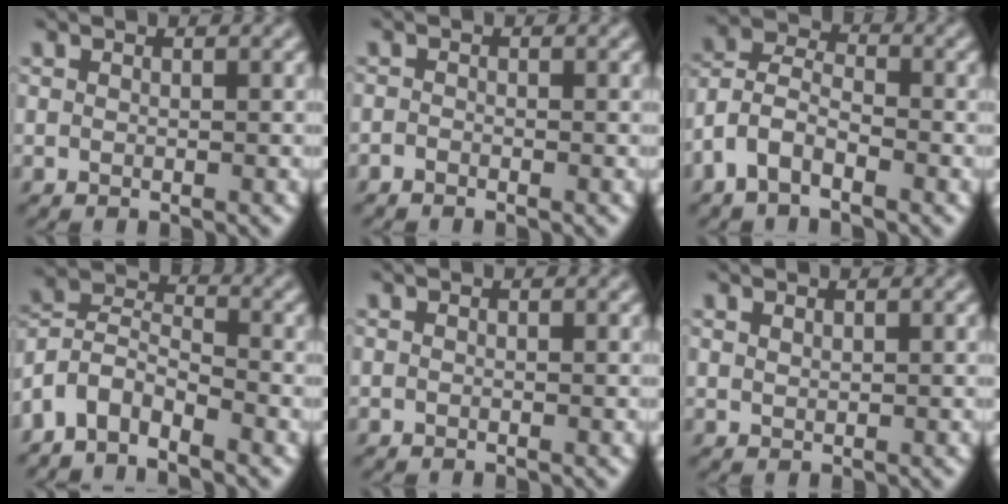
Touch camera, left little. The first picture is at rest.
{"total": 0.7, "force": [-0.7, 0.3, 0.2], "torque": [-0.004, 0.001, -0.013]}
{"total": 4.6, "force": [-2.7, 2.3, 3.0], "torque": [-0.062, 0.011, -0.064]}
{"total": 5.0, "force": [-3.9, 2.1, 2.4], "torque": [-0.046, 0.005, -0.085]}
{"total": 0.0}
{"total": 0.5, "force": [0.5, 0.1, 0.1], "torque": [-0.007, 0.001, 0.012]}